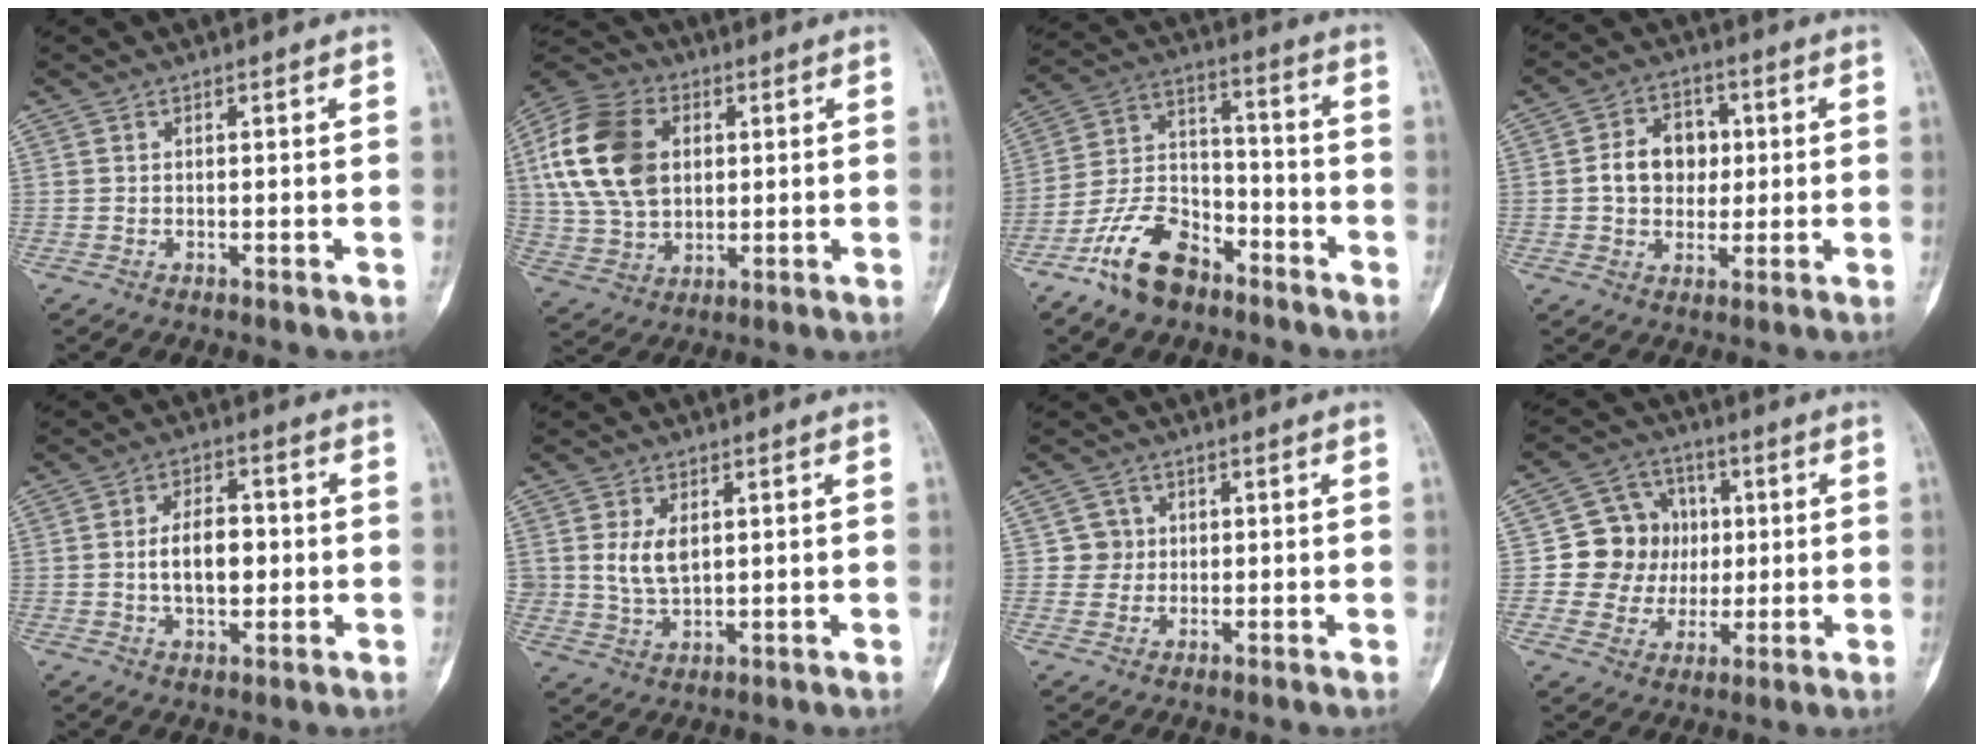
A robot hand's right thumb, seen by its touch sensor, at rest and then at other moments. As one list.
[{"total": 18.5, "force": [3.6, 13.3, 12.4], "torque": [-0.227, 0.006, 0.065]}, {"total": 13.5, "force": [-8.9, 7.4, 6.9], "torque": [-0.118, 0.073, -0.171]}, {"total": 9.2, "force": [0.7, 7.2, 5.7], "torque": [-0.058, 0.013, 0.008]}, {"total": 8.4, "force": [-0.3, 4.9, 6.8], "torque": [-0.093, 0.010, -0.006]}, {"total": 5.8, "force": [1.4, 3.6, 4.4], "torque": [-0.073, -0.010, 0.035]}, {"total": 3.4, "force": [0.5, 3.3, -0.1], "torque": [0.029, 0.006, 0.002]}, {"total": 11.8, "force": [1.0, 11.0, 4.2], "torque": [-0.012, 0.013, 0.020]}]